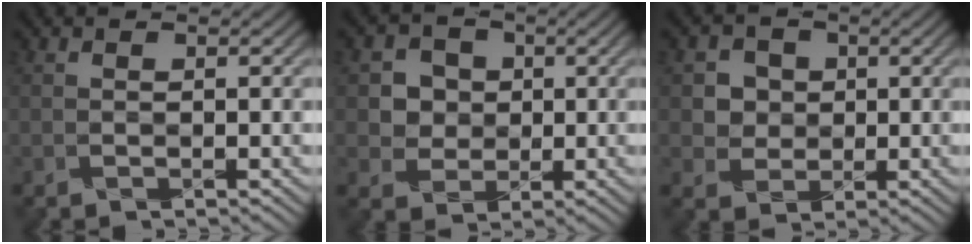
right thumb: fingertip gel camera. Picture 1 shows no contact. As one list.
[{"total": 3.9, "force": [0.6, 3.8, 0.7], "torque": [-0.025, -0.005, 0.007]}, {"total": 3.4, "force": [0.7, 3.3, 0.5], "torque": [-0.019, -0.007, 0.011]}]